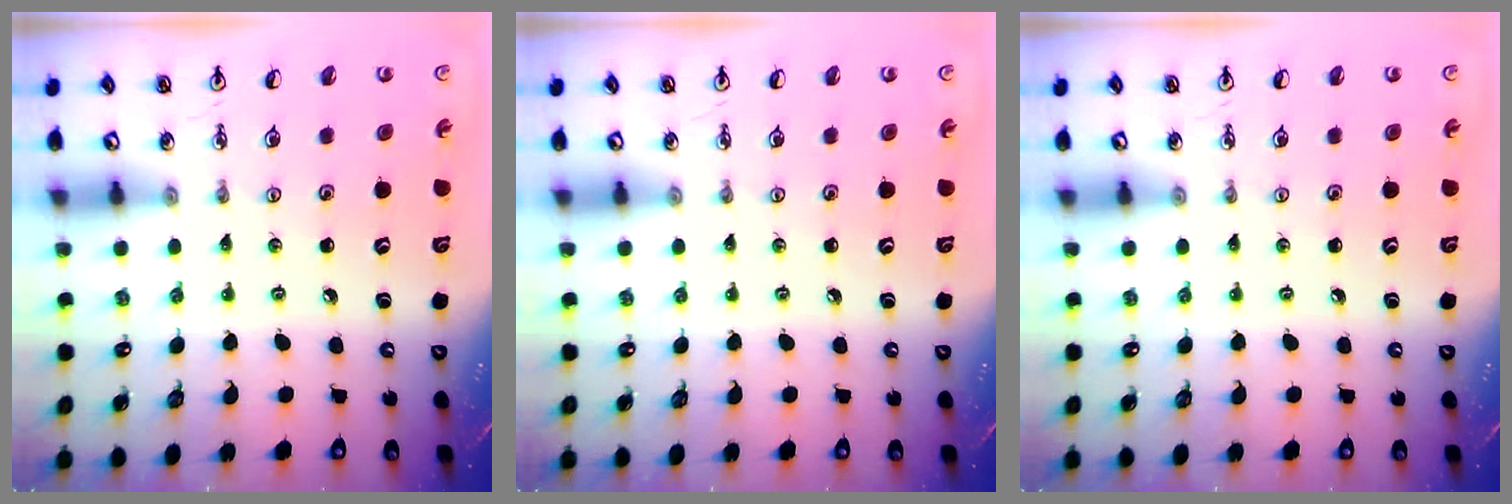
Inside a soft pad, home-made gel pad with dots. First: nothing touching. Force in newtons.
{"total": 0.0}
{"total": 0.0}